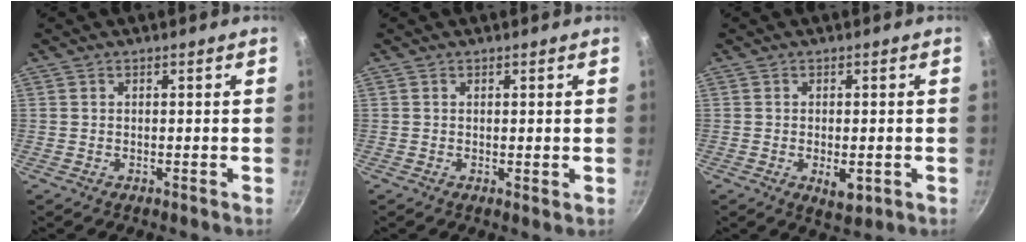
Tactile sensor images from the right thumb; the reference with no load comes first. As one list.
[{"total": 0.9, "force": [0.3, 0.3, 0.7], "torque": [-0.012, -0.004, 0.003]}, {"total": 4.6, "force": [-1.1, 2.3, 3.9], "torque": [-0.052, -0.006, -0.011]}]